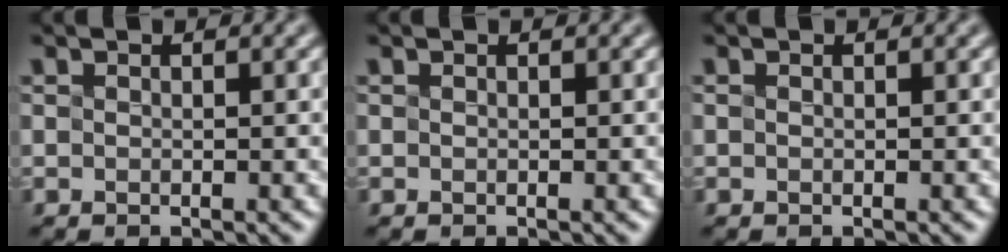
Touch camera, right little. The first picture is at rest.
{"total": 0.0}
{"total": 0.0}